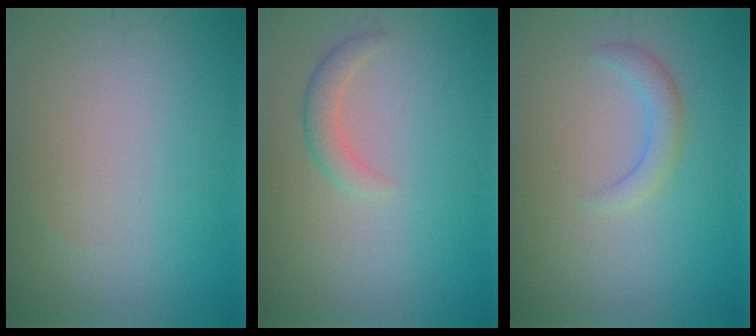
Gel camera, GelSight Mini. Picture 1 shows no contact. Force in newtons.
{"total": 1.8, "press": 1.8, "slide": 0.1}
{"total": 1.8, "press": 1.8, "slide": 0.2}